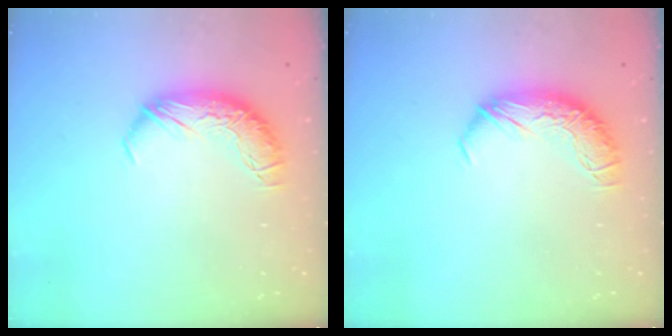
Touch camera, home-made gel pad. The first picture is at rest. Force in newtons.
{"total": 0.0}